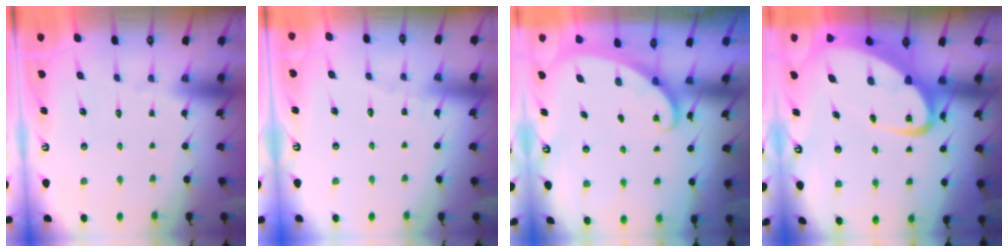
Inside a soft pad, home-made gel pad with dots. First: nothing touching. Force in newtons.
{"total": 3.6, "press": 3.6, "slide": 0.4}
{"total": 1.7, "press": 1.7, "slide": 0.2}
{"total": 8.6, "press": 8.5, "slide": 0.9}